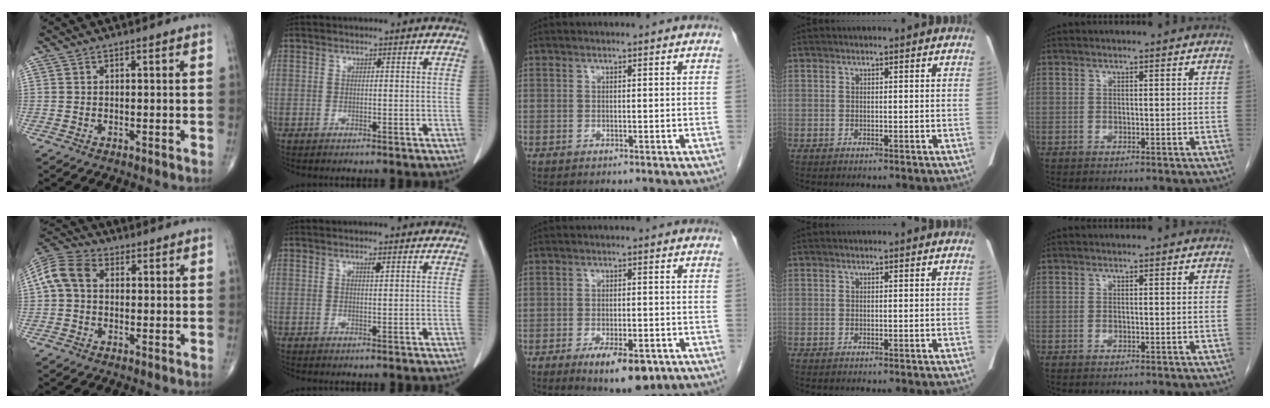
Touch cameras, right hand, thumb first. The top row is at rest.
{"thumb": {"total": 7.9, "force": [0.7, 5.7, 5.4], "torque": [-0.110, 0.029, 0.003]}, "index": {"total": 0.9, "force": [0.5, 0.0, 0.8], "torque": [-0.016, -0.001, 0.010]}, "middle": {"total": 8.4, "force": [-4.6, 2.8, 6.4], "torque": [-0.088, -0.009, -0.061]}}